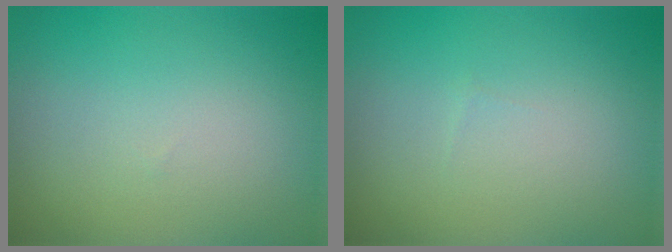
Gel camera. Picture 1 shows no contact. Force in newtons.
{"total": 0.0}